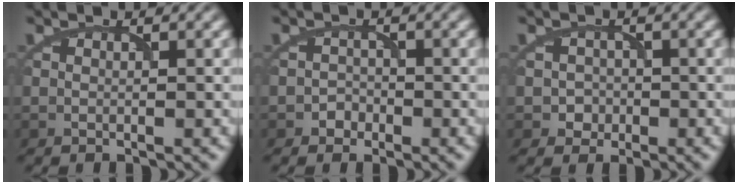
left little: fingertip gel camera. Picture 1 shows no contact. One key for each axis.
{"total": 1.3, "fx": -0.7, "fy": 1.0, "fz": 0.1, "tx": 0.007, "ty": 0.005, "tz": -0.013}
{"total": 1.7, "fx": -0.5, "fy": 1.6, "fz": 0.2, "tx": 0.014, "ty": 0.003, "tz": -0.013}